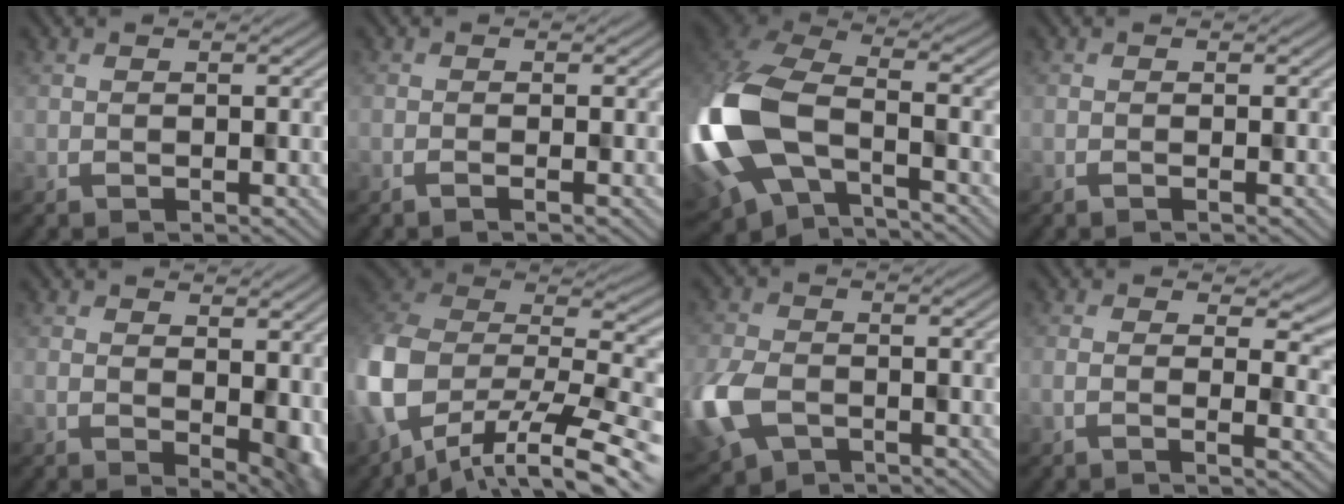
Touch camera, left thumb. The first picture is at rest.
{"total": 1.3, "force": [-0.6, 0.0, 1.2], "torque": [-0.015, 0.005, -0.021]}
{"total": 16.6, "force": [-3.4, 10.4, 12.4], "torque": [-0.315, -0.033, -0.055]}
{"total": 0.7, "force": [-0.3, 0.0, 0.6], "torque": [-0.007, 0.004, -0.011]}
{"total": 4.7, "force": [-0.4, 2.1, 4.2], "torque": [-0.060, -0.015, 0.014]}
{"total": 16.2, "force": [-6.4, 10.0, 11.0], "torque": [-0.275, -0.039, -0.092]}
{"total": 8.2, "force": [-3.7, 5.2, 5.3], "torque": [-0.139, -0.023, -0.073]}
{"total": 3.6, "force": [0.3, 0.8, 3.5], "torque": [-0.049, 0.002, -0.002]}